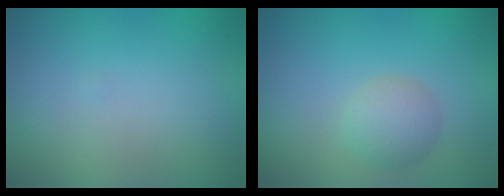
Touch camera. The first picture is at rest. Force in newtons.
{"total": 2.3, "press": 2.3, "slide": 0.0}